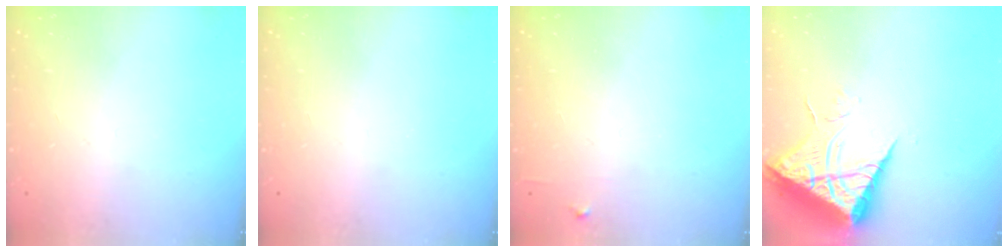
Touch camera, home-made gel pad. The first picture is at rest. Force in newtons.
{"total": 0.0}
{"total": 4.8, "press": 4.8, "slide": 0.7}
{"total": 9.7, "press": 9.6, "slide": 0.8}